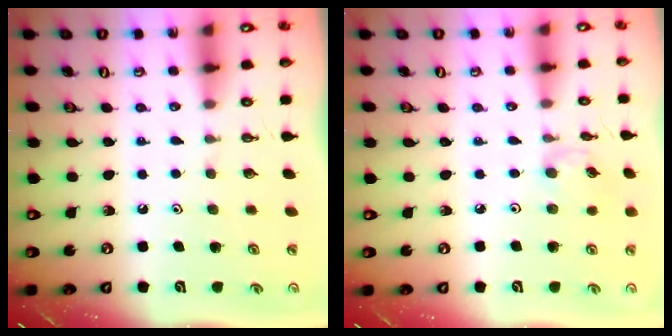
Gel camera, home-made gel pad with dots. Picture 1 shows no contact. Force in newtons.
{"total": 2.7, "press": 2.7, "slide": 0.1}